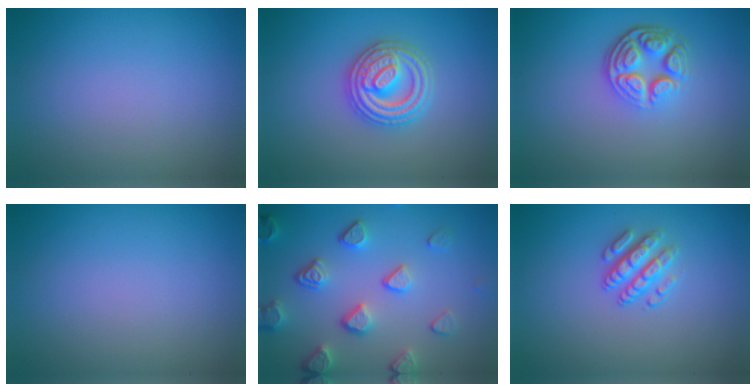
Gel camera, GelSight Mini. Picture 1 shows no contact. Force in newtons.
{"total": 4.9, "press": 4.9, "slide": 0.7}
{"total": 4.6, "press": 3.4, "slide": 3.1}
{"total": 0.0}
{"total": 4.1, "press": 3.6, "slide": 2.0}
{"total": 2.7, "press": 2.5, "slide": 1.2}